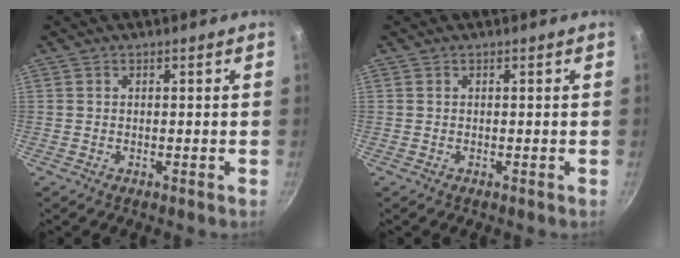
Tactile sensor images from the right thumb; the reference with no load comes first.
{"total": 0.0}